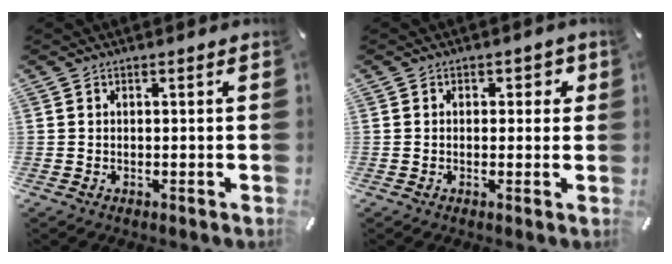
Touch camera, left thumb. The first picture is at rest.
{"total": 2.1, "force": [0.1, 1.6, 1.4], "torque": [-0.013, 0.002, -0.005]}